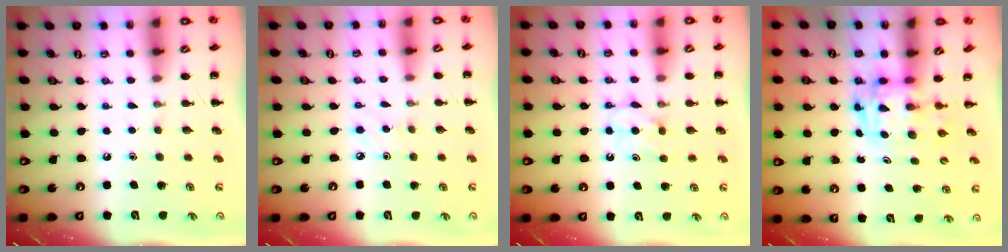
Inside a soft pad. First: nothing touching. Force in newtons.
{"total": 2.7, "press": 2.5, "slide": 0.9}
{"total": 5.5, "press": 5.2, "slide": 1.6}
{"total": 2.9, "press": 2.9, "slide": 0.5}